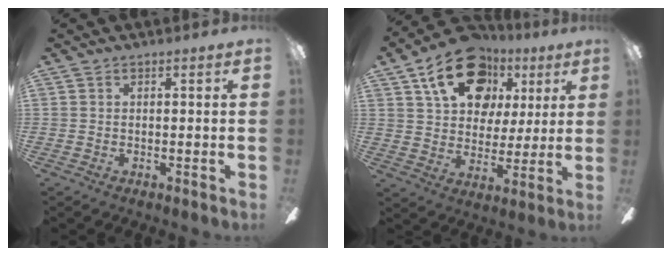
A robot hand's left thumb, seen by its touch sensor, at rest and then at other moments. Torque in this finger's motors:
{"motor_torque": [1.95, 2.00, 1.38, -1.39, 0.10]}